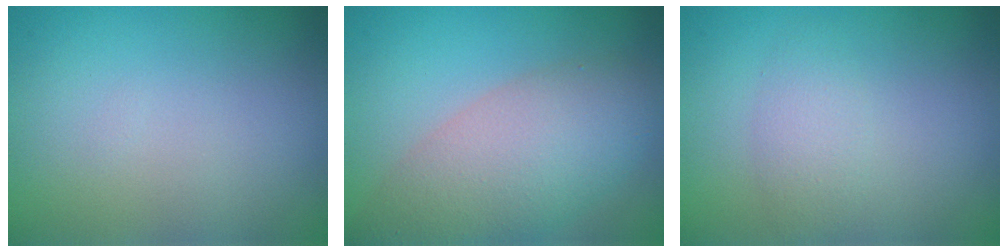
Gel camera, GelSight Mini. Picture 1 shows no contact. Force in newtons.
{"total": 6.4, "press": 6.4, "slide": 0.4}
{"total": 1.9, "press": 1.9, "slide": 0.1}